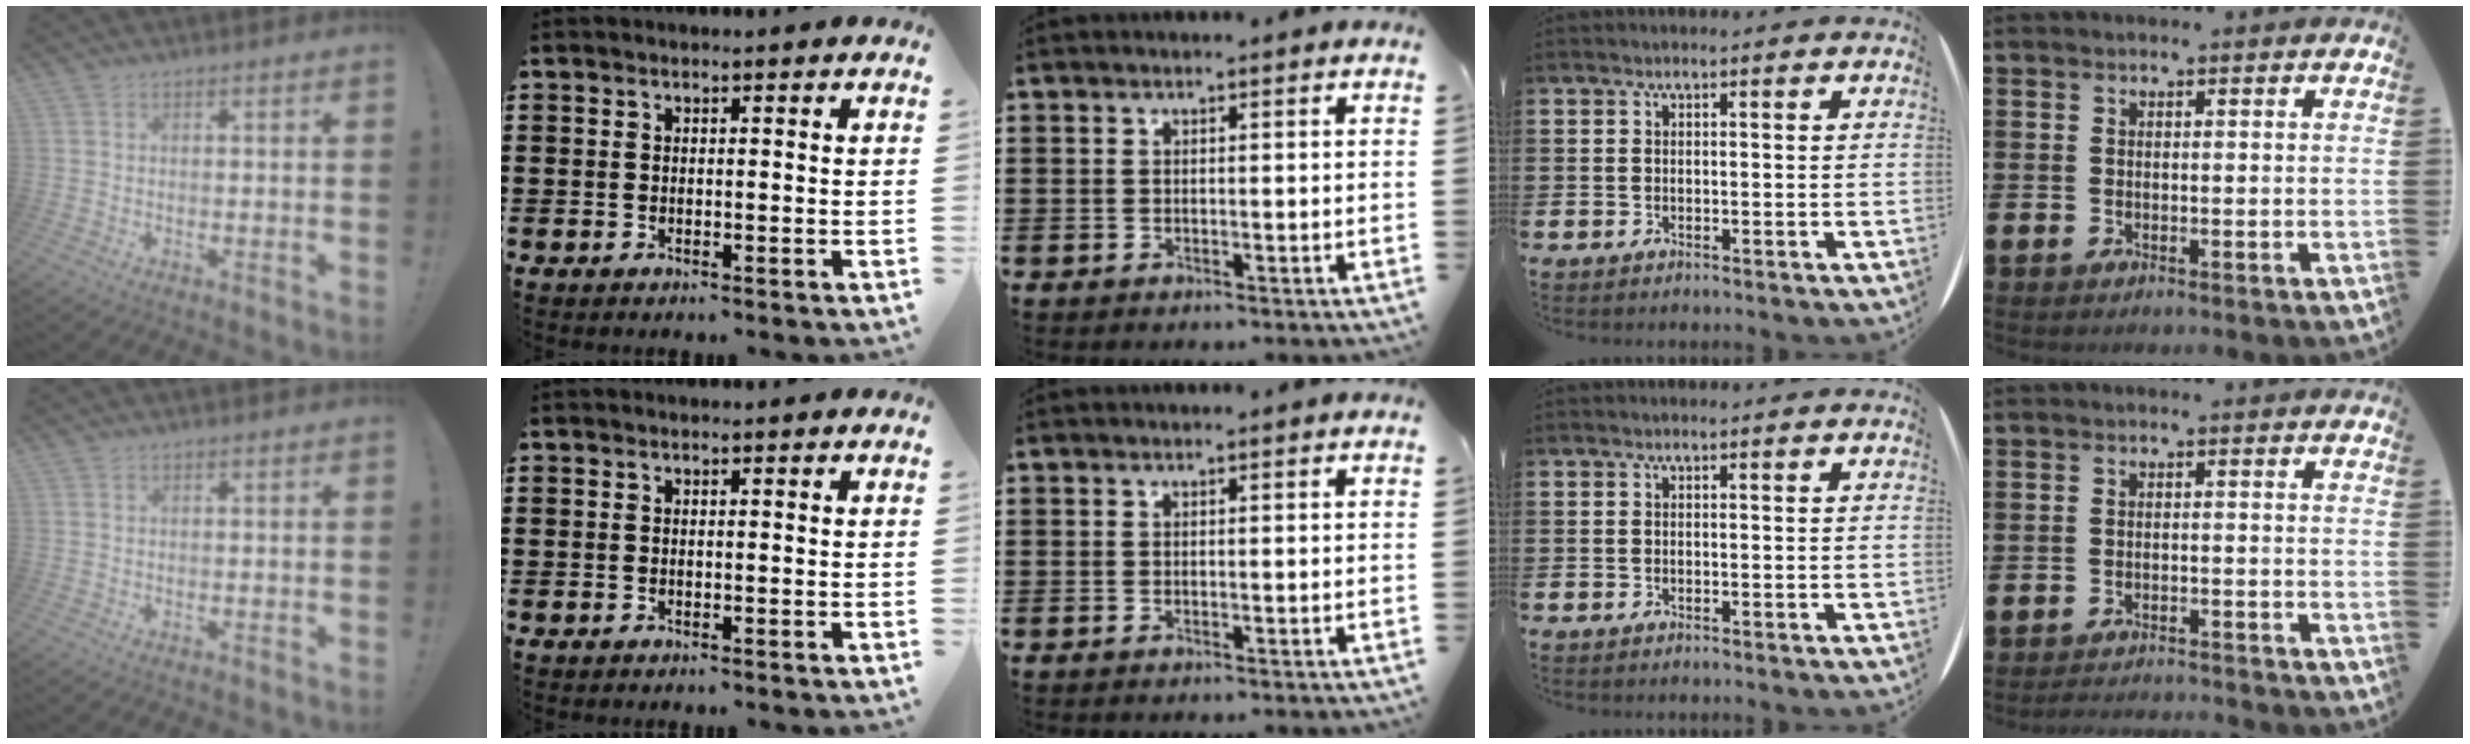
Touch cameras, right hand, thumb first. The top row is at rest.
{"little": {"total": 1.7, "force": [-1.7, -0.1, 0.0], "torque": [-0.002, 0.004, -0.036]}}